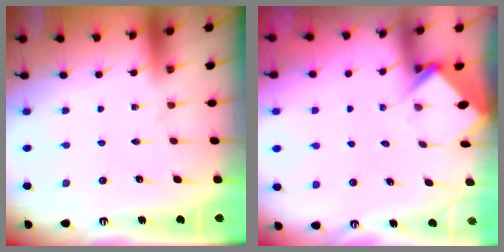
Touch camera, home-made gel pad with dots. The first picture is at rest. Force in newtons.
{"total": 3.9, "press": 3.9, "slide": 0.3}